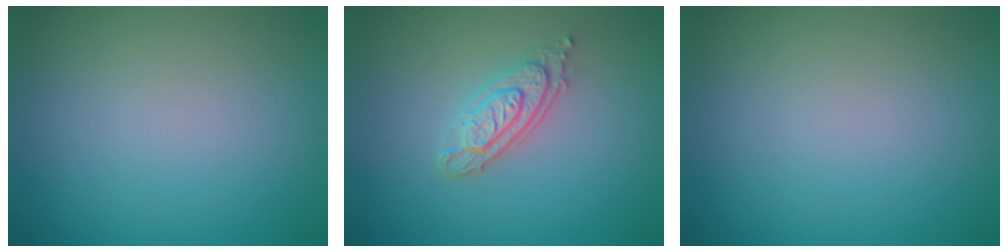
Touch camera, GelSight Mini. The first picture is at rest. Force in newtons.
{"total": 2.9, "press": 2.6, "slide": 1.4}
{"total": 0.0}